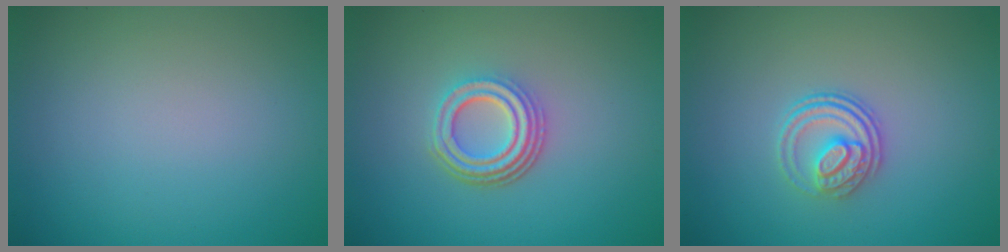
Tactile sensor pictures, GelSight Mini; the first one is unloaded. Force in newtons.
{"total": 4.4, "press": 3.3, "slide": 2.9}
{"total": 3.0, "press": 2.5, "slide": 1.7}